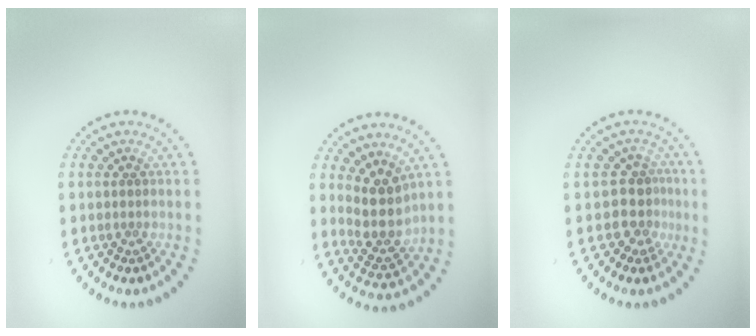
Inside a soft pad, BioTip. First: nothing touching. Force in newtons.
{"total": 3.7, "press": 3.0, "slide": 2.3}
{"total": 2.6, "press": 2.0, "slide": 1.7}